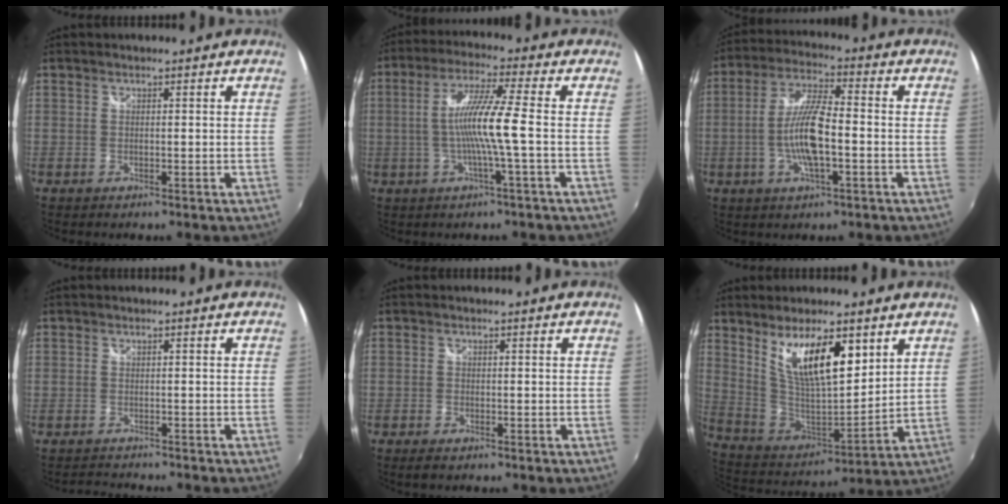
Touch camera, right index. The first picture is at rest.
{"total": 9.3, "force": [-1.5, -1.2, 9.1], "torque": [-0.177, 0.000, -0.027]}
{"total": 10.4, "force": [-2.5, 2.4, 9.8], "torque": [-0.198, 0.001, -0.048]}
{"total": 2.1, "force": [-2.0, 0.6, -0.1], "torque": [-0.006, -0.001, -0.038]}
{"total": 1.8, "force": [-1.4, 0.8, 0.9], "torque": [-0.020, -0.008, -0.026]}
{"total": 15.8, "force": [7.8, 5.5, 12.6], "torque": [-0.219, -0.010, 0.157]}